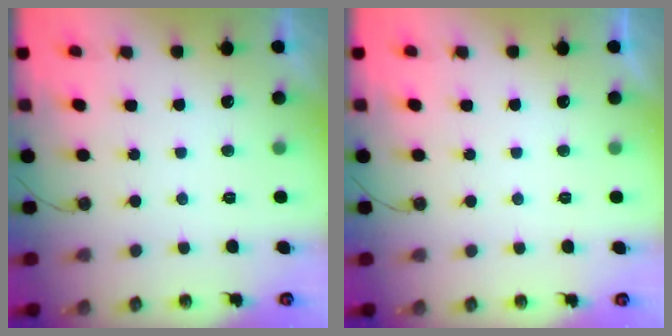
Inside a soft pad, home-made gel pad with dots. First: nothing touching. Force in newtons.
{"total": 0.0}